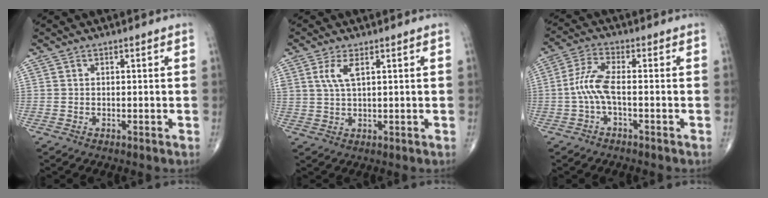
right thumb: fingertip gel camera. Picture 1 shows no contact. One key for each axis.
{"total": 3.8, "fx": 1.6, "fy": 1.3, "fz": 3.2, "tx": -0.071, "ty": -0.002, "tz": 0.037}
{"total": 6.0, "fx": -1.2, "fy": 1.7, "fz": 5.6, "tx": -0.136, "ty": 0.019, "tz": -0.030}